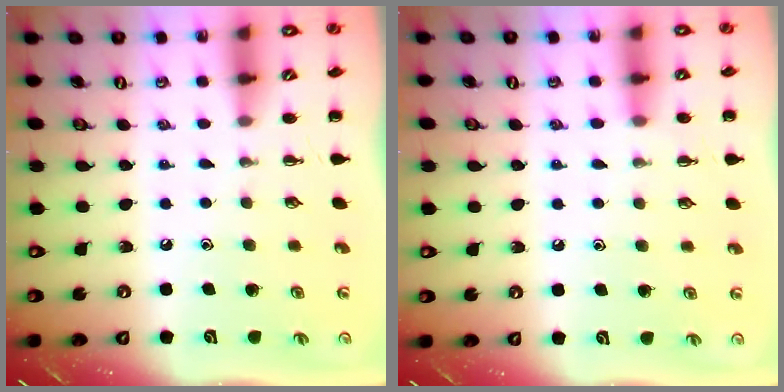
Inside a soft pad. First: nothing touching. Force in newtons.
{"total": 7.3, "press": 6.9, "slide": 2.5}